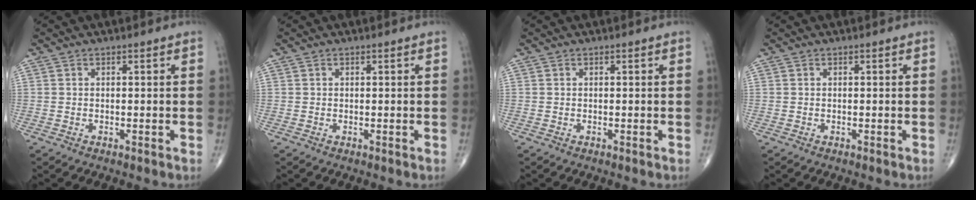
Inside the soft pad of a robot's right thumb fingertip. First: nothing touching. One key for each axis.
{"total": 0.0}
{"total": 0.0}
{"total": 0.0}